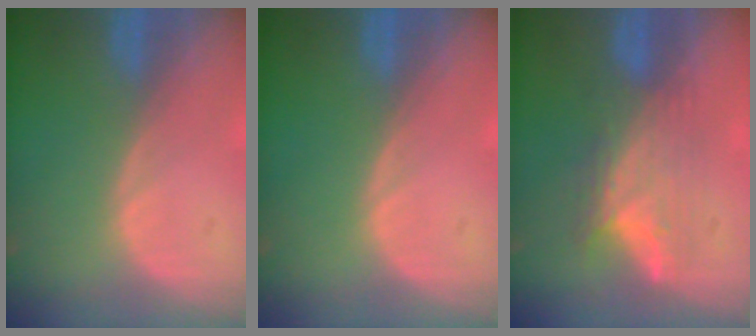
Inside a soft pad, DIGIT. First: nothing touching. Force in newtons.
{"total": 0.0}
{"total": 8.1, "press": 6.8, "slide": 4.5}